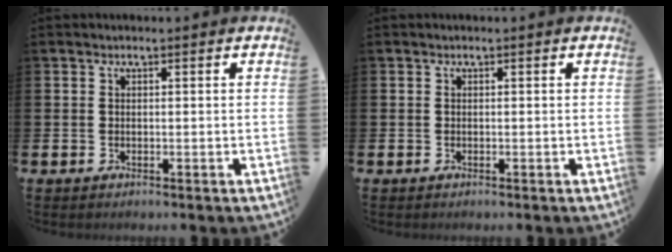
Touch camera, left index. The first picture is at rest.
{"total": 0.0}